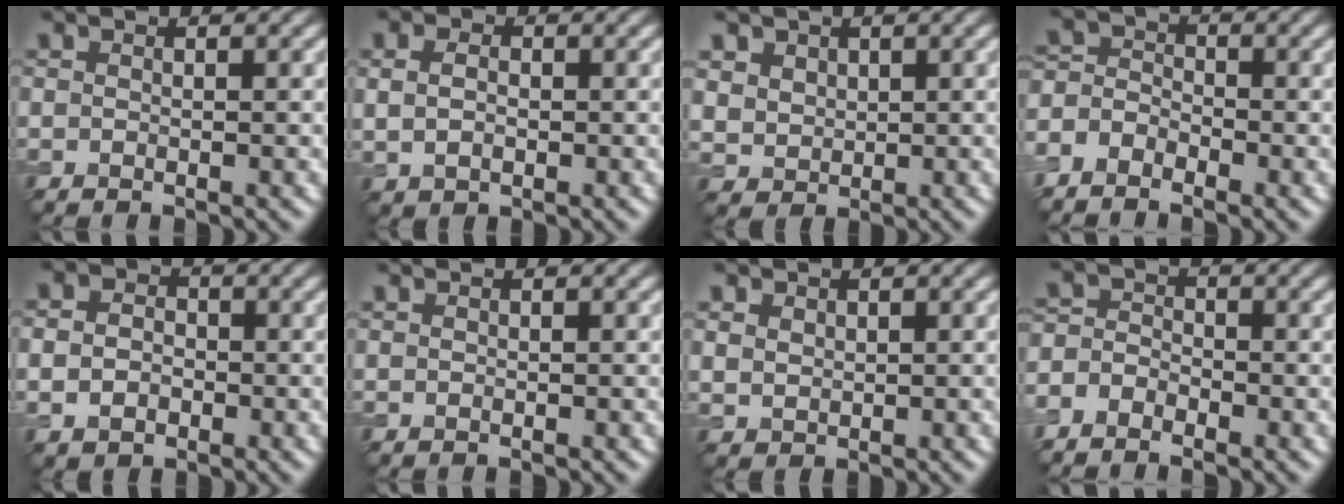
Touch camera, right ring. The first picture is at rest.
{"total": 3.3, "force": [0.8, 2.4, 2.1], "torque": [-0.032, 0.015, 0.003]}
{"total": 3.4, "force": [1.8, 2.7, 1.3], "torque": [-0.054, 0.003, 0.048]}
{"total": 3.3, "force": [-2.4, 1.8, 1.3], "torque": [-0.020, 0.003, -0.053]}
{"total": 3.3, "force": [-0.3, 2.7, 1.8], "torque": [-0.029, -0.002, -0.013]}
{"total": 0.0}
{"total": 1.6, "force": [0.9, 1.2, 0.6], "torque": [-0.015, -0.002, 0.022]}
{"total": 2.7, "force": [-2.0, 1.6, 0.9], "torque": [-0.007, 0.004, -0.047]}